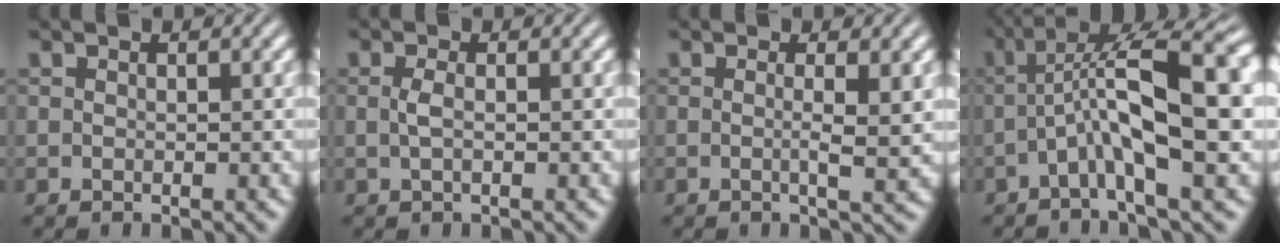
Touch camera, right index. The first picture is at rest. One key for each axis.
{"total": 1.4, "fx": -0.2, "fy": -1.1, "fz": 0.8, "tx": -0.015, "ty": -0.004, "tz": 0.003}
{"total": 1.8, "fx": 0.2, "fy": -0.9, "fz": 1.5, "tx": -0.026, "ty": -0.008, "tz": 0.003}
{"total": 8.8, "fx": 0.8, "fy": 2.1, "fz": 8.4, "tx": -0.130, "ty": 0.006, "tz": 0.017}